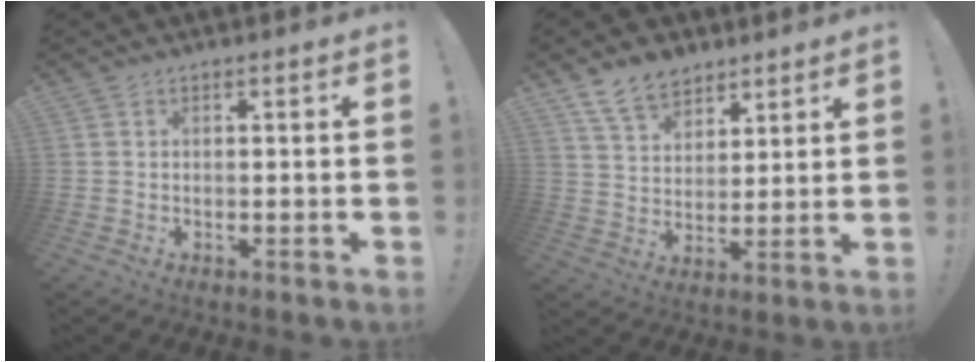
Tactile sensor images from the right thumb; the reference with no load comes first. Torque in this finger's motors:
{"motor_torque": [-0.24, 0.30, 0.22, 0.13, 0.00]}